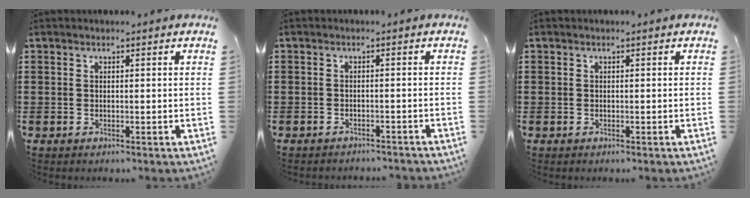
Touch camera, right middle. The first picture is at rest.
{"total": 1.6, "force": [-1.6, 0.2, -0.2], "torque": [-0.002, 0.002, -0.035]}
{"total": 0.0}